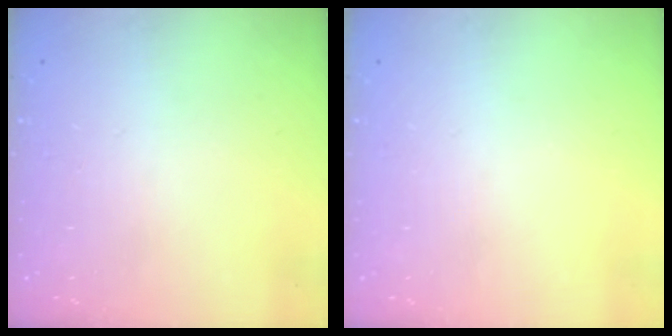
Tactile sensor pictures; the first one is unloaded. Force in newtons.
{"total": 0.0}